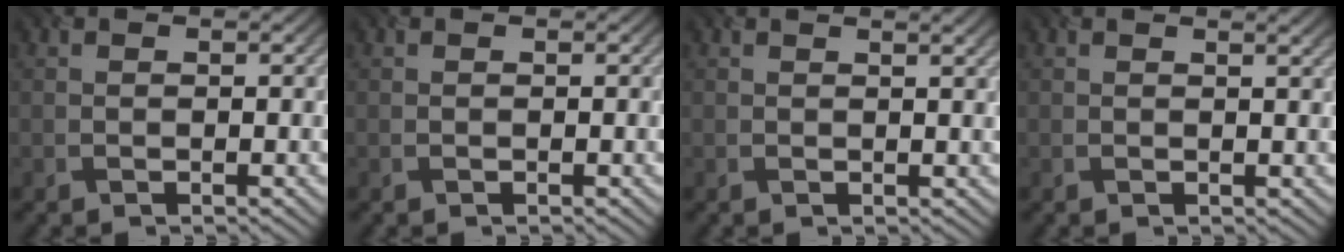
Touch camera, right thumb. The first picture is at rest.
{"total": 0.0}
{"total": 1.7, "force": [1.1, 0.3, 1.3], "torque": [-0.021, -0.001, 0.010]}
{"total": 1.3, "force": [0.8, 0.2, 1.0], "torque": [-0.016, -0.001, 0.010]}